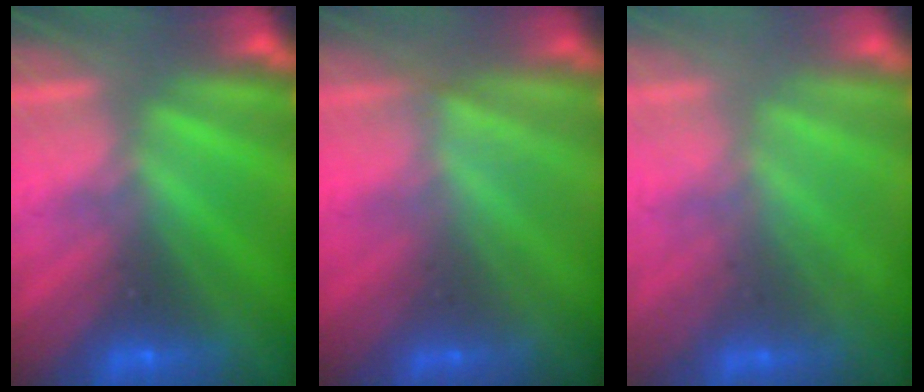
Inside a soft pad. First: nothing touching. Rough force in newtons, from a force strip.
{"total": 1.5}
{"total": 2.0}